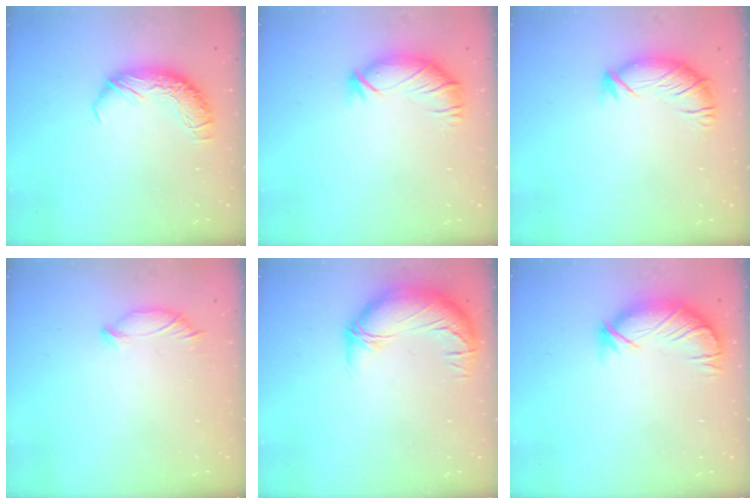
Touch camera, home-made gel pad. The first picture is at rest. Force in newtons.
{"total": 3.0, "press": 2.5, "slide": 1.6}
{"total": 2.9, "press": 1.9, "slide": 2.2}
{"total": 4.8, "press": 4.7, "slide": 0.8}
{"total": 3.0, "press": 0.9, "slide": 2.8}
{"total": 3.8, "press": 3.2, "slide": 2.0}